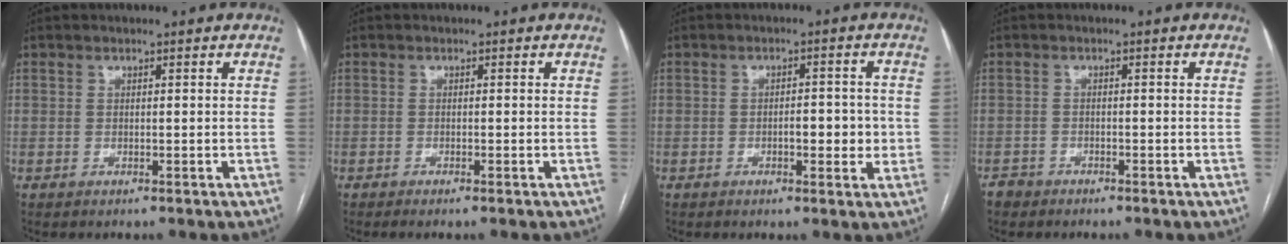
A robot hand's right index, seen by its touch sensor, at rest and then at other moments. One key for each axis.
{"total": 1.2, "fx": -0.9, "fy": -0.2, "fz": 0.8, "tx": -0.014, "ty": 0.000, "tz": -0.014}
{"total": 4.5, "fx": -0.8, "fy": 1.7, "fz": 4.1, "tx": -0.053, "ty": 0.004, "tz": -0.009}
{"total": 1.6, "fx": -1.4, "fy": 0.7, "fz": -0.1, "tx": -0.002, "ty": 0.001, "tz": -0.026}